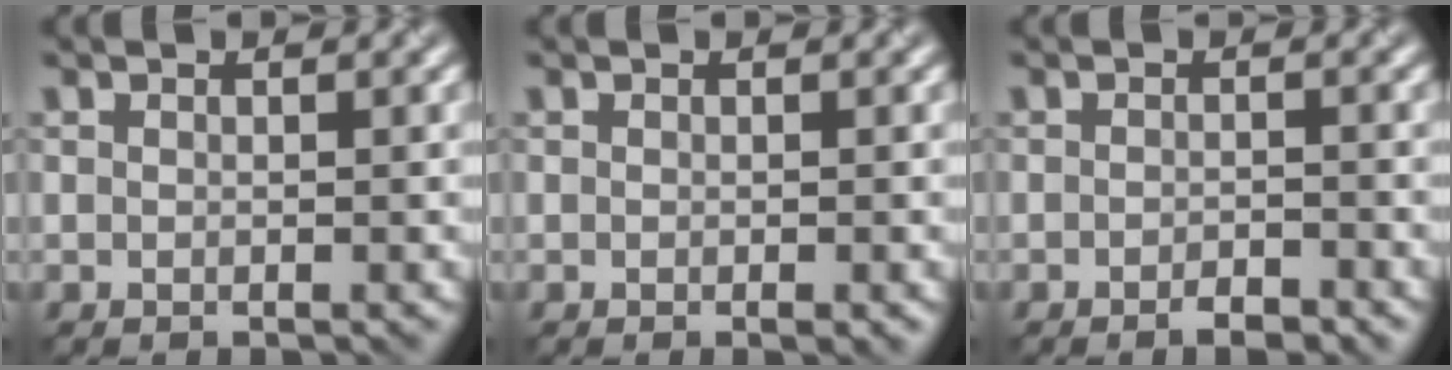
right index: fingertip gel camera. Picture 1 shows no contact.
{"total": 0.7, "force": [-0.3, 0.0, 0.6], "torque": [-0.008, -0.003, -0.004]}
{"total": 1.5, "force": [-1.1, 0.3, 1.0], "torque": [-0.014, -0.002, -0.018]}